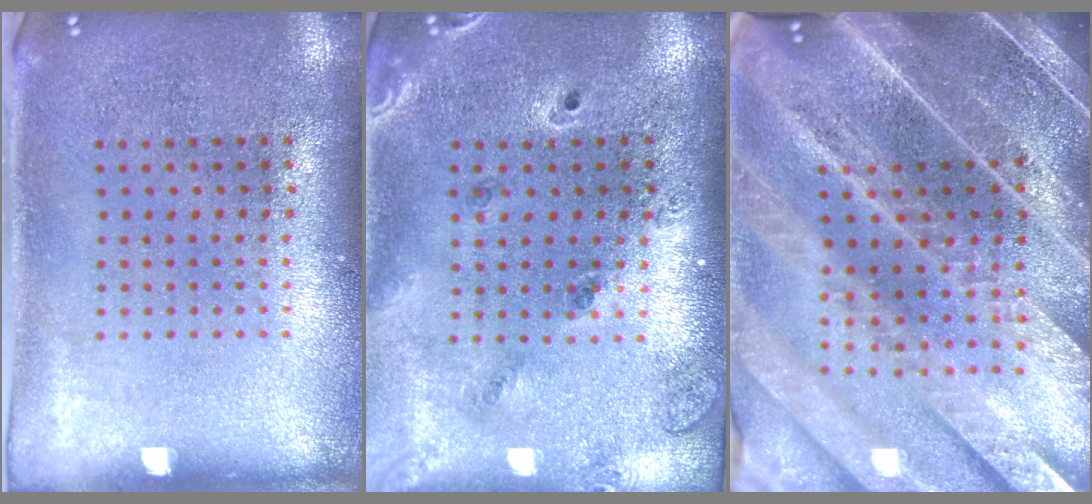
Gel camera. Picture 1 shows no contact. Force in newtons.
{"total": 1.3, "press": 1.3, "slide": 0.5}
{"total": 5.5, "press": 4.7, "slide": 2.9}